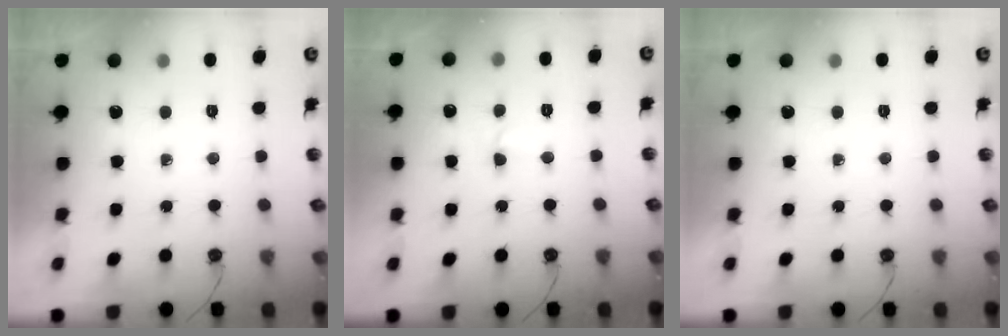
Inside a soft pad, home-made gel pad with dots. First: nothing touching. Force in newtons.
{"total": 2.9, "press": 2.8, "slide": 0.7}
{"total": 0.0}